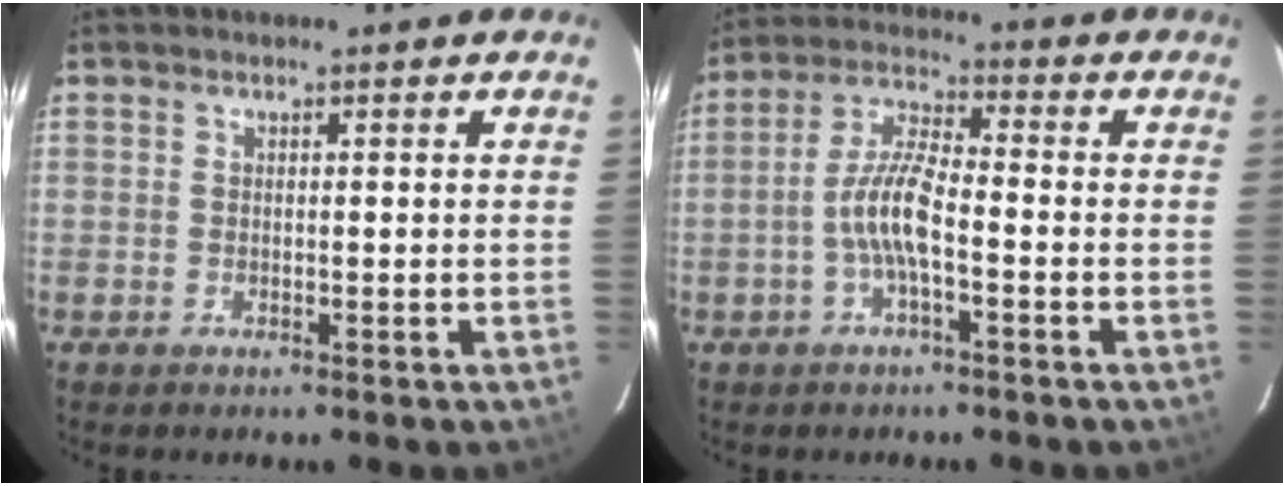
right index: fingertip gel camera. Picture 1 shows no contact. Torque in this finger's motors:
{"motor_torque": [1.20, -0.31, 0.64, 0.19]}